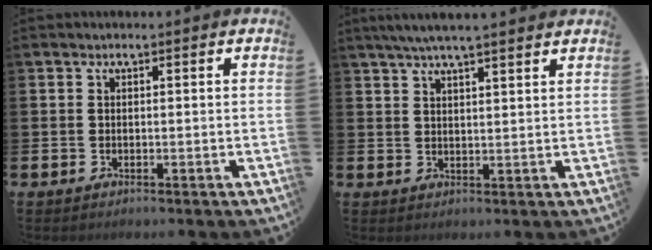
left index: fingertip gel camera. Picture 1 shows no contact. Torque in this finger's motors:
{"motor_torque": [1.08, -1.06, 0.75, 0.21]}